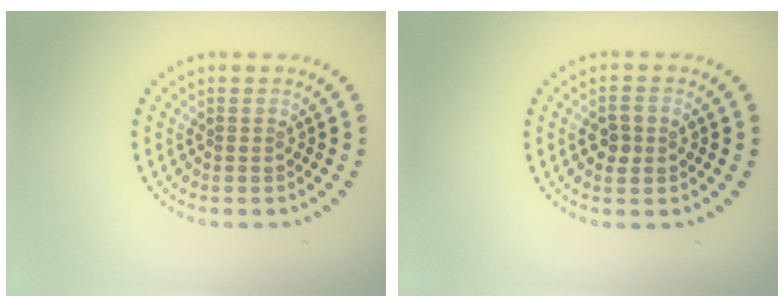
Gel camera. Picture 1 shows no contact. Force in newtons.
{"total": 1.9, "press": 1.9, "slide": 0.0}